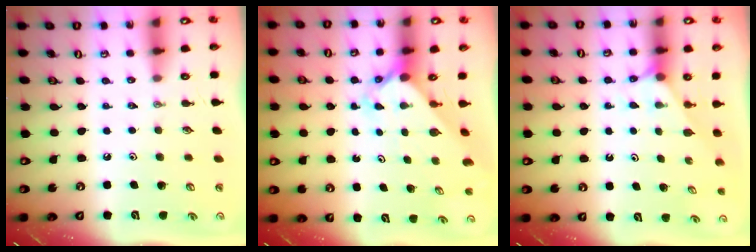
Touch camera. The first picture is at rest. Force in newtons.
{"total": 2.3, "press": 2.3, "slide": 0.1}
{"total": 2.8, "press": 2.8, "slide": 0.3}